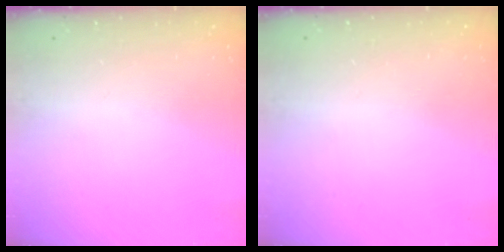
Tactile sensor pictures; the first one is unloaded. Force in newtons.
{"total": 2.4, "press": 2.4, "slide": 0.2}